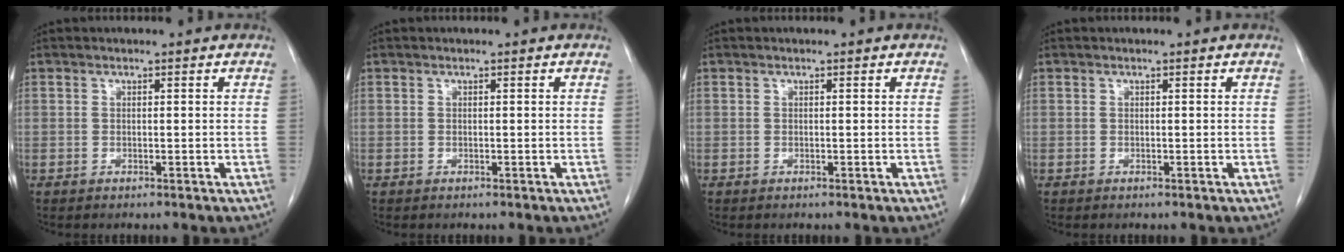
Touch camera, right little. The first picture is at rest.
{"total": 0.0}
{"total": 0.0}
{"total": 0.0}